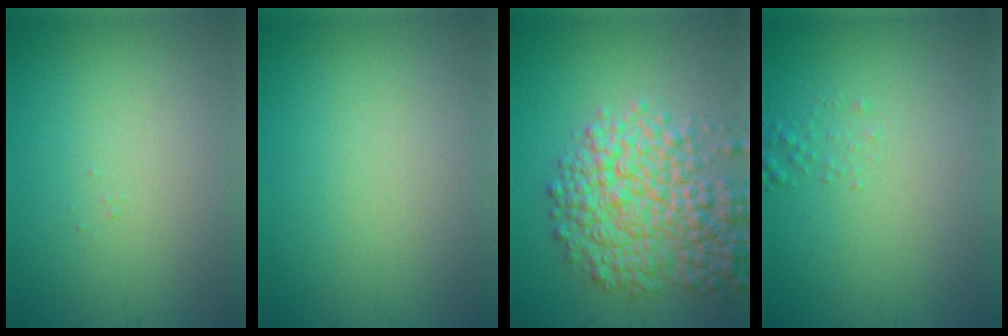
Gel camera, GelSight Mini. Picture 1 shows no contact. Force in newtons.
{"total": 0.0}
{"total": 7.9, "press": 7.9, "slide": 0.3}
{"total": 0.8, "press": 0.8, "slide": 0.1}